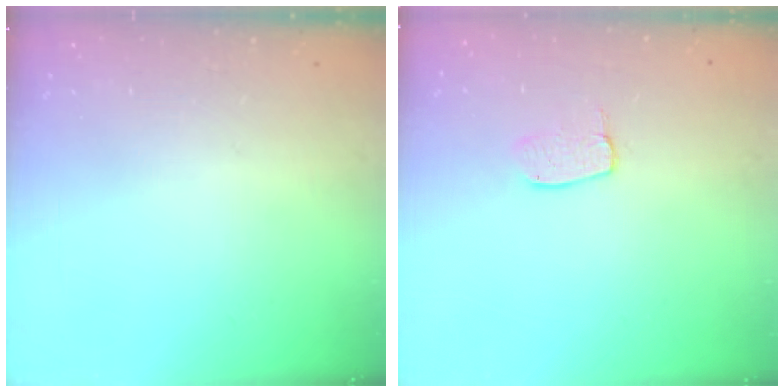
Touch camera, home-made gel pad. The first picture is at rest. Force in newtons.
{"total": 5.5, "press": 5.5, "slide": 0.3}